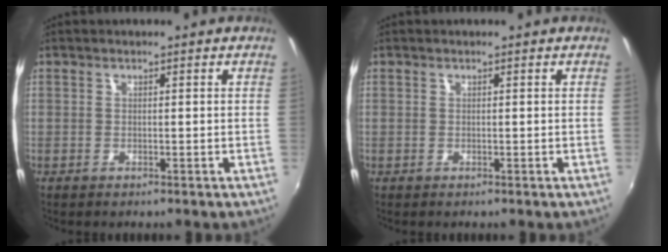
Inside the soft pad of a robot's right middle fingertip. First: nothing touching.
{"total": 0.0}